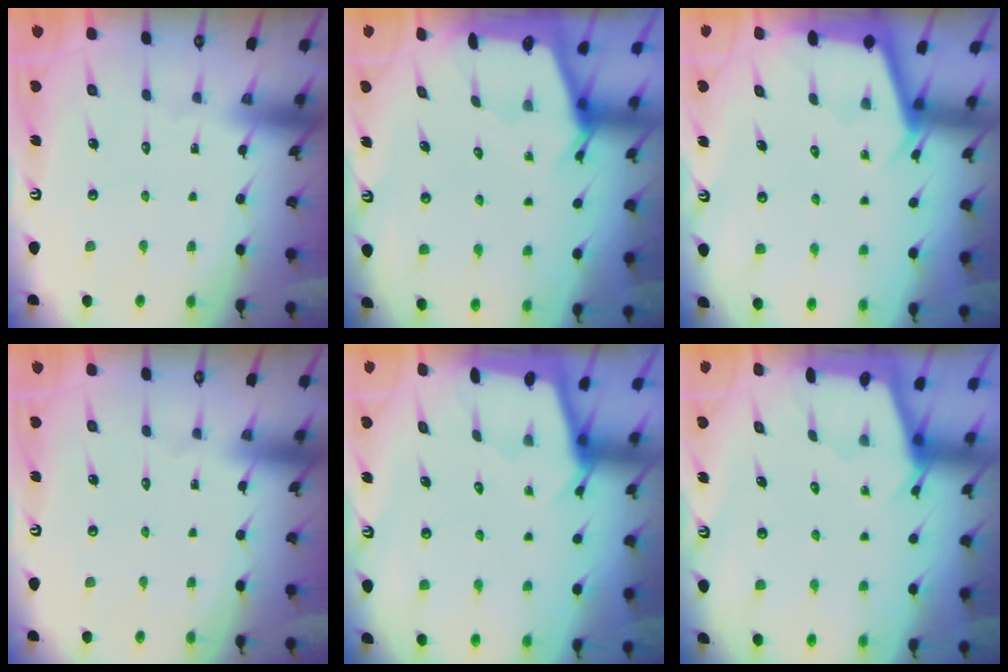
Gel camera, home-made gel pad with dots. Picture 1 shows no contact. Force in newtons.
{"total": 2.4, "press": 2.4, "slide": 0.2}
{"total": 2.6, "press": 2.6, "slide": 0.2}
{"total": 0.0}
{"total": 2.0, "press": 2.0, "slide": 0.3}
{"total": 2.3, "press": 2.3, "slide": 0.3}